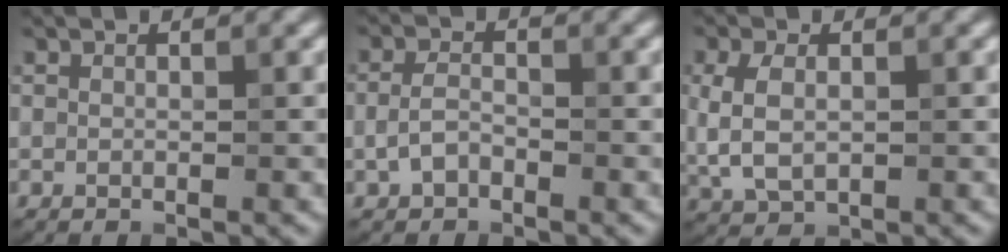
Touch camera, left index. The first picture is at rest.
{"total": 2.0, "force": [-0.8, 1.3, 1.3], "torque": [-0.032, 0.004, -0.021]}
{"total": 3.9, "force": [0.3, 2.5, 3.0], "torque": [-0.070, 0.001, 0.009]}